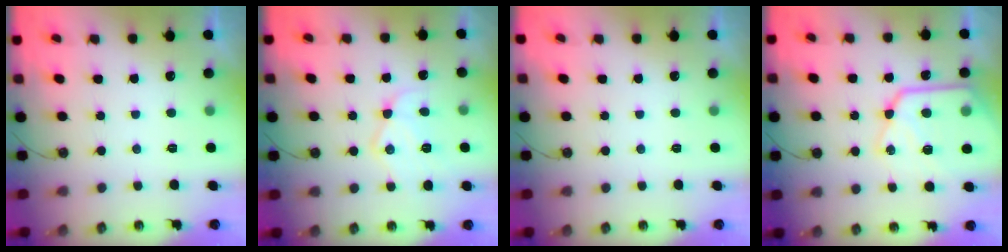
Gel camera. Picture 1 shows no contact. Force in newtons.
{"total": 12.8, "press": 12.8, "slide": 1.0}
{"total": 0.0}
{"total": 19.8, "press": 19.7, "slide": 1.9}